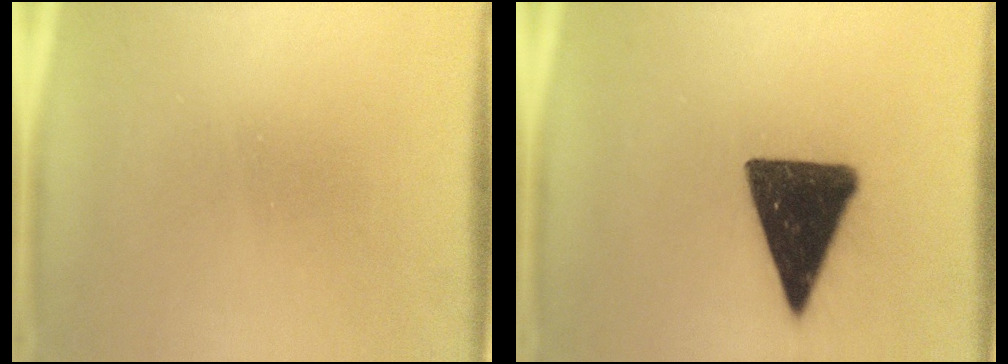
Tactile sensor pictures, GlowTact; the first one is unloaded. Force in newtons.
{"total": 15.4}